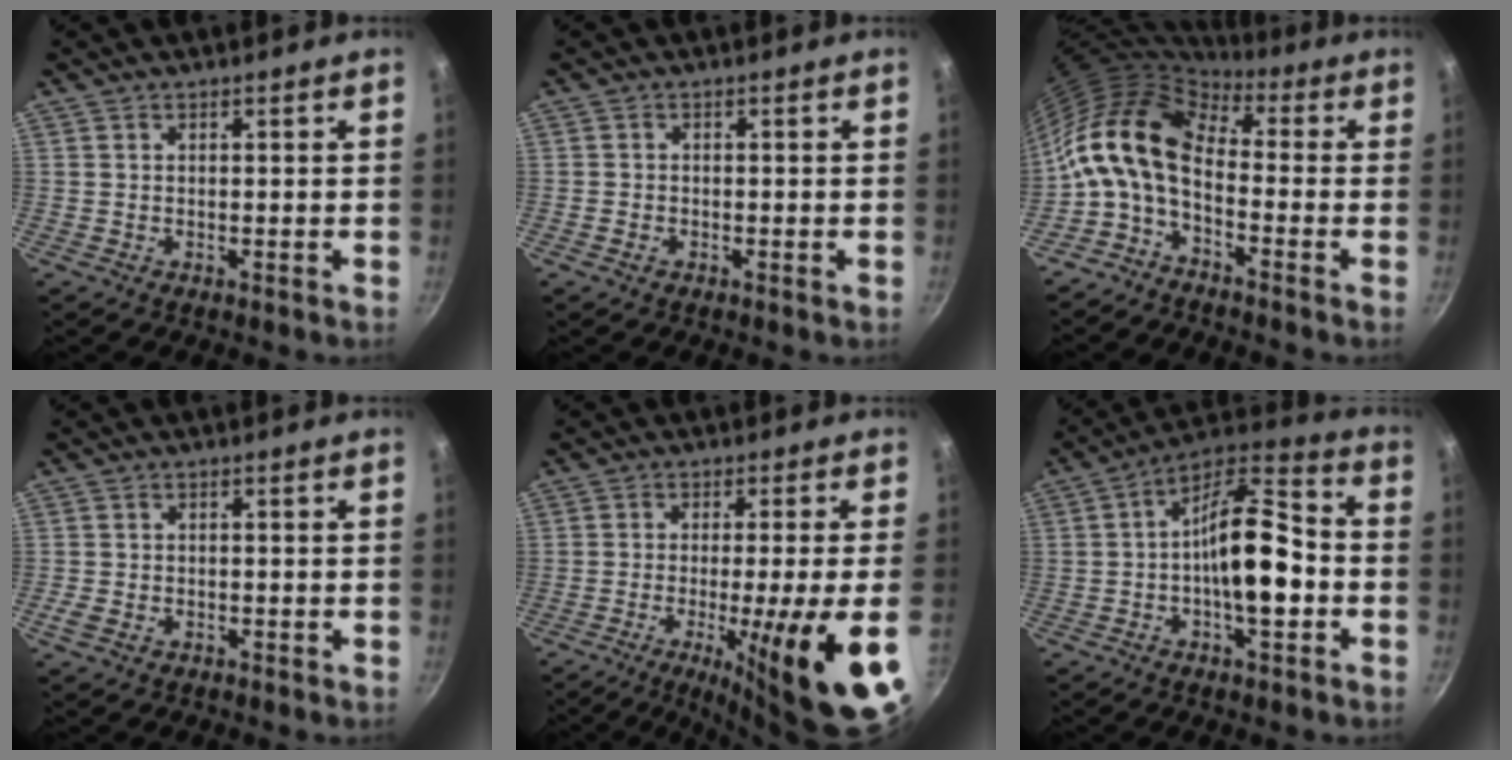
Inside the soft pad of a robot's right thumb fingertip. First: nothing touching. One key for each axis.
{"total": 1.2, "fx": -0.7, "fy": 0.9, "fz": 0.5, "tx": -0.011, "ty": 0.002, "tz": -0.012}
{"total": 13.7, "fx": -1.9, "fy": 7.8, "fz": 11.1, "tx": -0.206, "ty": 0.035, "tz": -0.057}
{"total": 2.8, "fx": -1.1, "fy": 1.9, "fz": 1.7, "tx": -0.033, "ty": 0.002, "tz": -0.020}
{"total": 17.8, "fx": -5.2, "fy": 1.8, "fz": 16.9, "tx": -0.241, "ty": -0.006, "tz": -0.066}
{"total": 15.8, "fx": -2.5, "fy": 6.8, "fz": 14.0, "tx": -0.203, "ty": 0.047, "tz": -0.054}